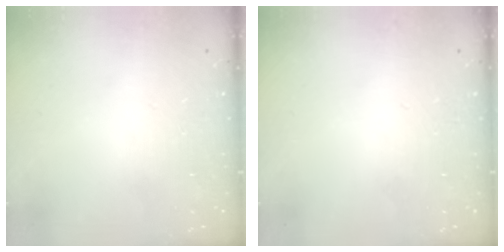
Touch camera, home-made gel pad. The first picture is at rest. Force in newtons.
{"total": 0.0}